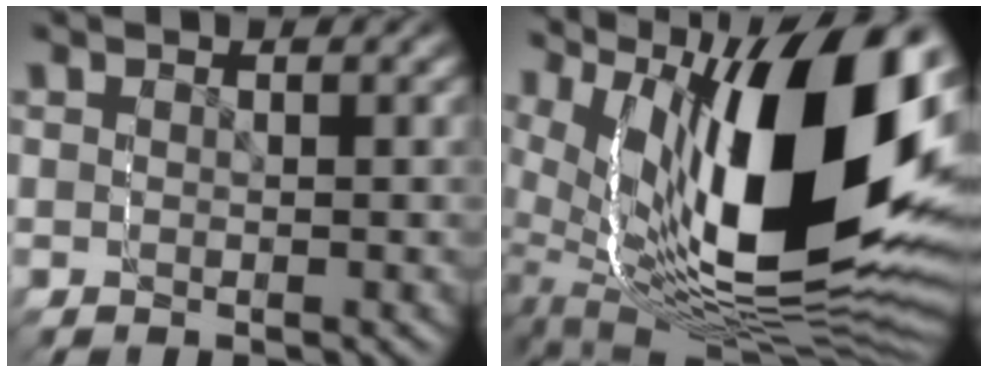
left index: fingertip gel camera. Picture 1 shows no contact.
{"total": 18.0, "force": [1.4, 10.4, 14.6], "torque": [-0.253, 0.001, 0.024]}